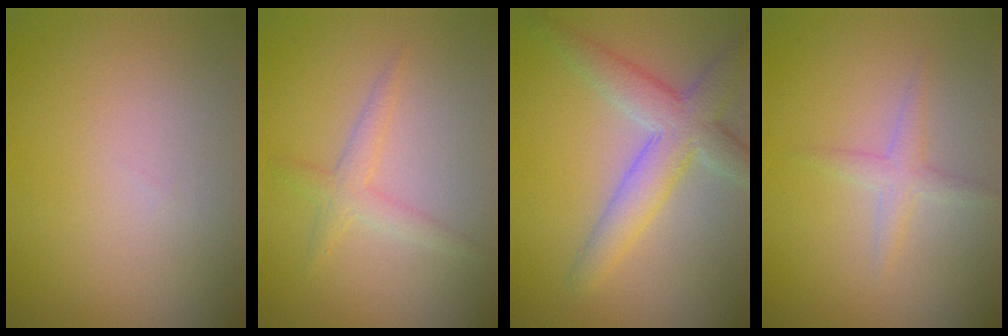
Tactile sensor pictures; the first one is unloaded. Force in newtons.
{"total": 1.9, "press": 1.9, "slide": 0.1}
{"total": 5.0, "press": 5.0, "slide": 0.2}
{"total": 1.6, "press": 1.6, "slide": 0.1}